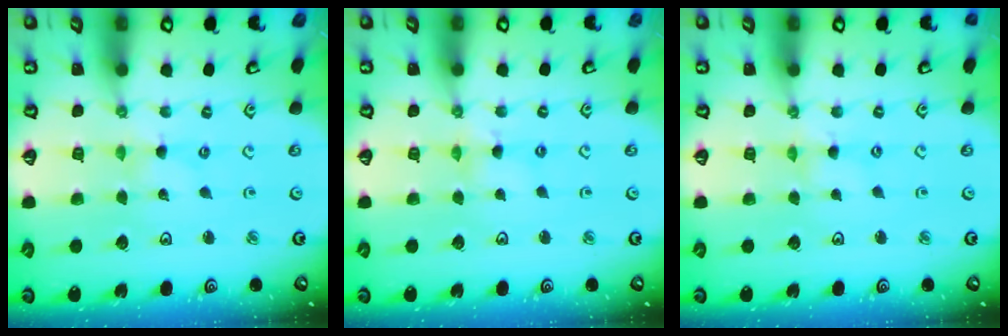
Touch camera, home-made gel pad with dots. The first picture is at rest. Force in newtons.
{"total": 2.0, "press": 2.0, "slide": 0.3}
{"total": 1.2, "press": 1.1, "slide": 0.2}